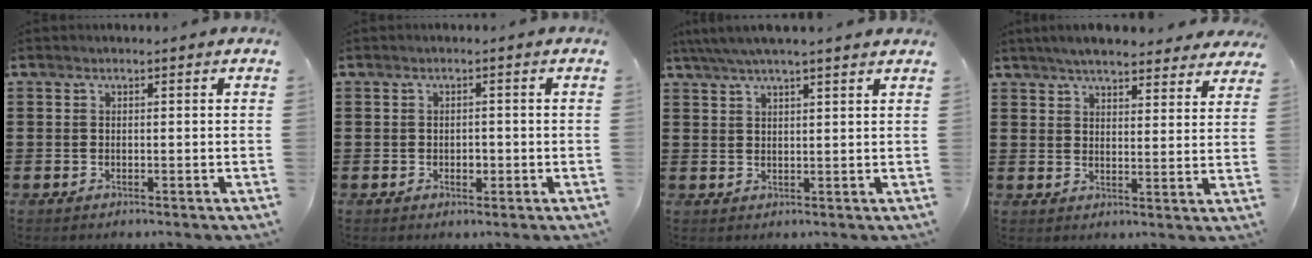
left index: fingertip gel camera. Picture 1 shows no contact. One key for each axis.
{"total": 1.4, "fx": -0.1, "fy": 0.9, "fz": 1.0, "tx": -0.020, "ty": 0.006, "tz": -0.004}
{"total": 3.7, "fx": 3.1, "fy": 0.4, "fz": 2.0, "tx": -0.046, "ty": -0.002, "tz": 0.056}
{"total": 5.4, "fx": 5.1, "fy": 0.5, "fz": 1.6, "tx": -0.050, "ty": -0.015, "tz": 0.093}